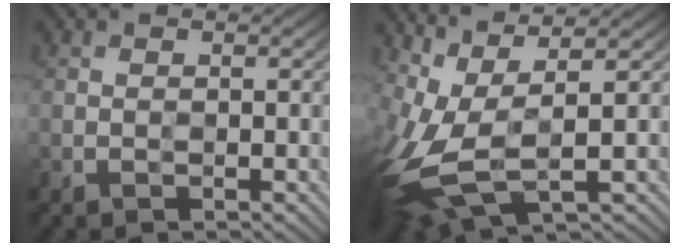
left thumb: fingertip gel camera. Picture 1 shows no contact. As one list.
[{"total": 10.8, "force": [1.2, 4.2, 9.9], "torque": [-0.253, 0.005, 0.032]}]